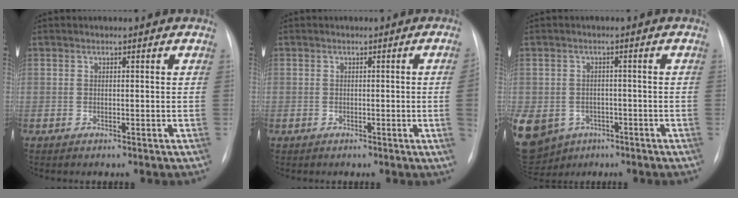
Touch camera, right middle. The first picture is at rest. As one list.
[{"total": 2.6, "force": [-0.2, -0.8, 2.5], "torque": [-0.033, -0.004, 0.000]}, {"total": 20.5, "force": [-9.3, 16.3, 8.1], "torque": [-0.287, -0.013, -0.128]}]